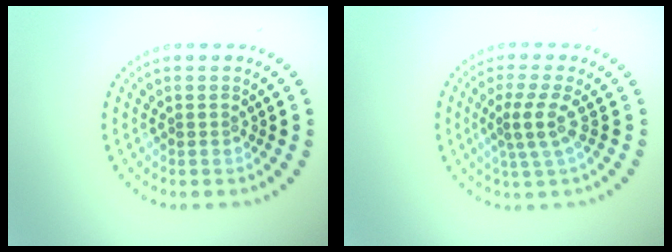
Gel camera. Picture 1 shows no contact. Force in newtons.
{"total": 2.6, "press": 1.8, "slide": 1.9}